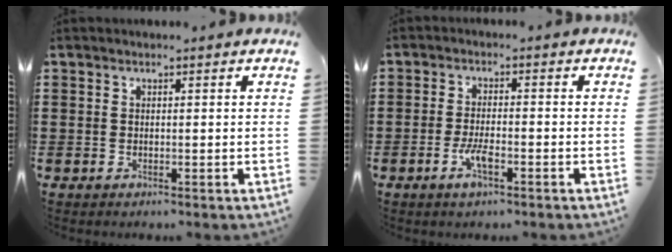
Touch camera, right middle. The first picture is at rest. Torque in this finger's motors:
{"motor_torque": [2.14, 0.00, 0.56, 0.18]}